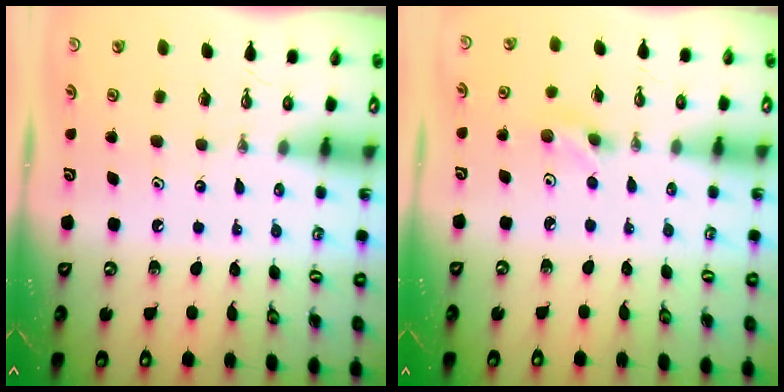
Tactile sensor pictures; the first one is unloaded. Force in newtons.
{"total": 3.9, "press": 3.7, "slide": 1.3}